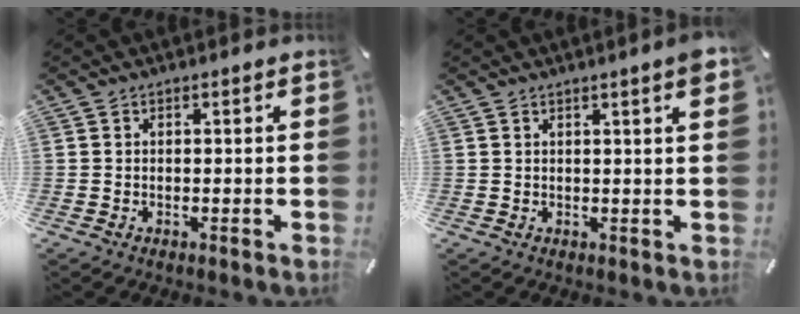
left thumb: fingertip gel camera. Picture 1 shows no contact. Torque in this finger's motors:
{"motor_torque": [2.49, 2.52, 1.41, -1.35, 0.33]}